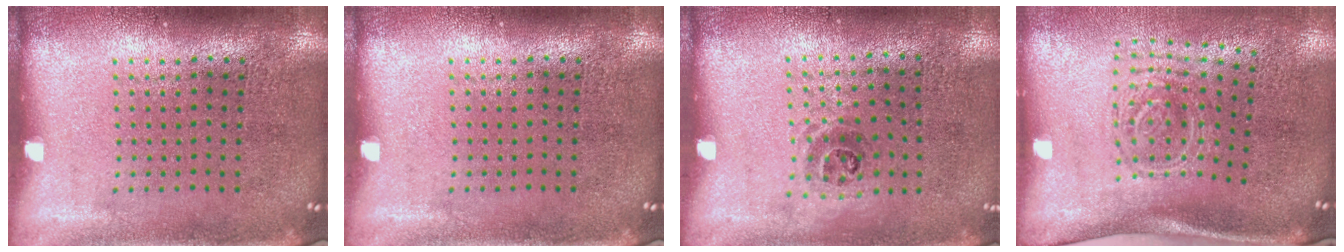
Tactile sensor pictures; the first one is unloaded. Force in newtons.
{"total": 0.0}
{"total": 1.0, "press": 0.6, "slide": 0.7}
{"total": 1.8, "press": 1.3, "slide": 1.3}